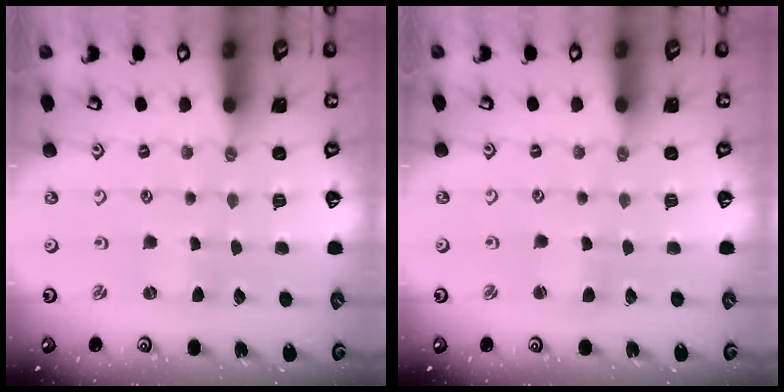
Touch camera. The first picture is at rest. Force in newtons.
{"total": 2.2, "press": 2.2, "slide": 0.3}